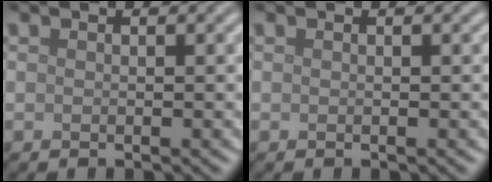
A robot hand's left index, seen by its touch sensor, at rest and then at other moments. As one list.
[{"total": 0.0}]